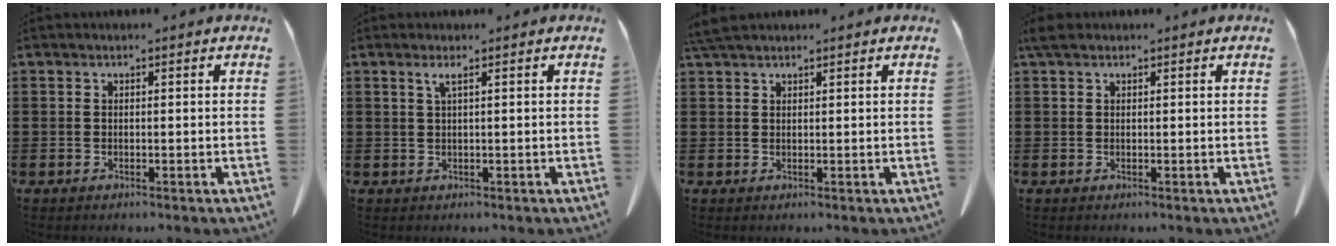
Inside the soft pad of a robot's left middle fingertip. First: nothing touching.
{"total": 1.4, "force": [0.5, -0.1, 1.2], "torque": [-0.025, -0.001, 0.009]}
{"total": 2.5, "force": [2.1, 0.5, 1.3], "torque": [-0.032, 0.003, 0.041]}
{"total": 1.7, "force": [1.1, 1.0, 0.9], "torque": [-0.023, 0.006, 0.020]}